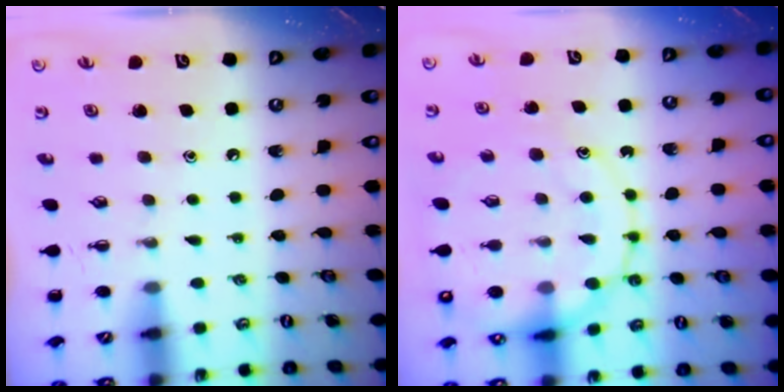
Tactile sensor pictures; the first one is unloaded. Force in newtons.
{"total": 17.6, "press": 17.5, "slide": 2.2}